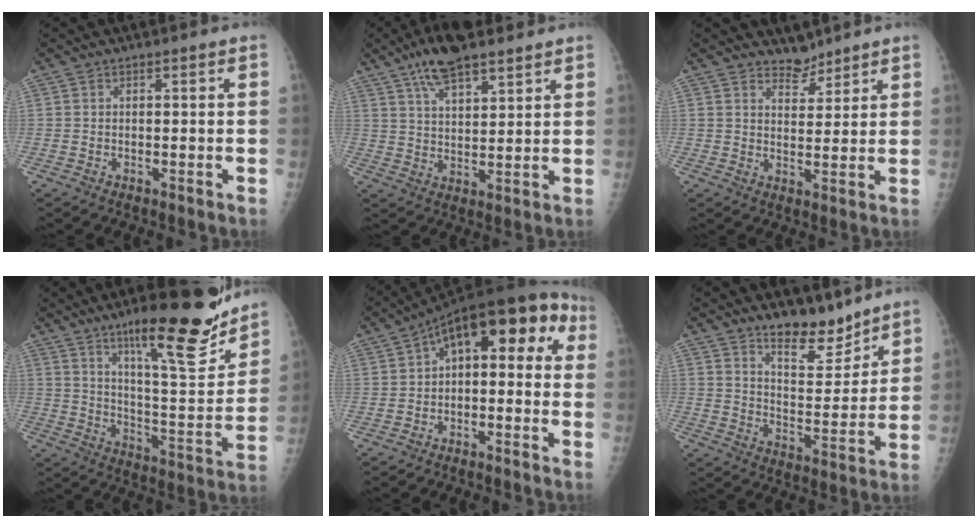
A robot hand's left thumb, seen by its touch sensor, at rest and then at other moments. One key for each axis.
{"total": 10.7, "fx": 7.6, "fy": 3.8, "fz": 6.5, "tx": -0.098, "ty": -0.025, "tz": 0.134}
{"total": 3.5, "fx": 3.1, "fy": 1.5, "fz": -0.1, "tx": 0.023, "ty": -0.028, "tz": 0.052}
{"total": 19.5, "fx": 13.6, "fy": 3.9, "fz": 13.4, "tx": -0.163, "ty": -0.086, "tz": 0.215}
{"total": 13.1, "fx": 1.5, "fy": 7.0, "fz": 11.0, "tx": -0.110, "ty": 0.053, "tz": 0.009}
{"total": 9.5, "fx": 8.0, "fy": 3.2, "fz": 3.9, "tx": -0.035, "ty": -0.068, "tz": 0.137}